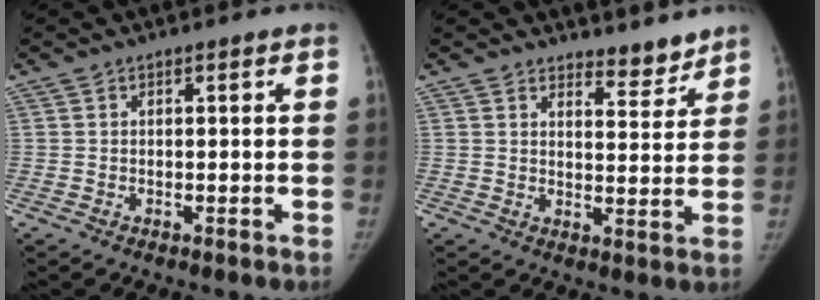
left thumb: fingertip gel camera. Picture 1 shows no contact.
{"total": 4.6, "force": [4.3, 1.4, 1.1], "torque": [0.005, -0.040, 0.066]}